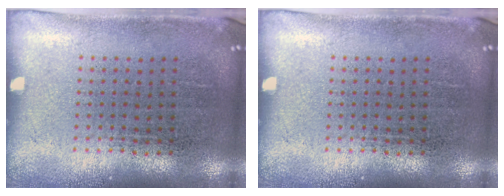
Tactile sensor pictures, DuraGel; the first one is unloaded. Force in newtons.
{"total": 0.0}